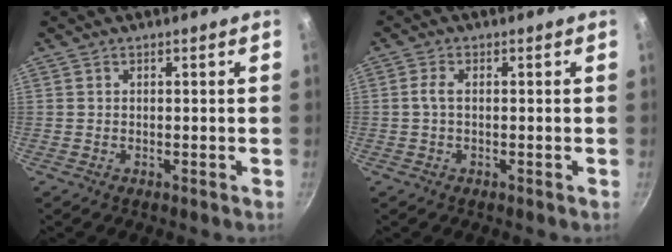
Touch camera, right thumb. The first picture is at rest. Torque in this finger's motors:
{"motor_torque": [-0.69, 0.01, 0.17, 0.35, 0.14]}